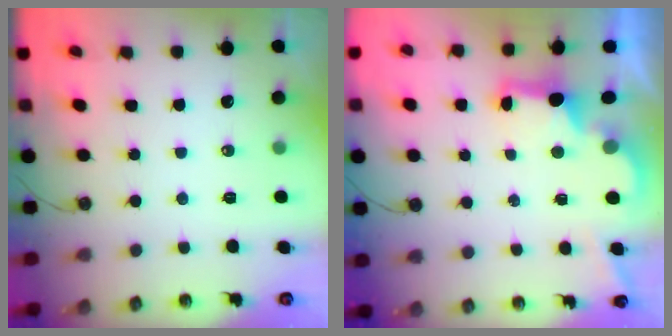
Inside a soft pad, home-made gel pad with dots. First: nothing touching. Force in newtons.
{"total": 2.7, "press": 2.6, "slide": 0.9}